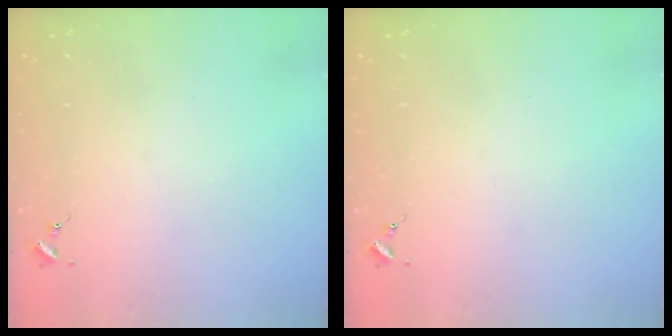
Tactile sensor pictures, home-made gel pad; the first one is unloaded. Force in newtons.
{"total": 0.0}